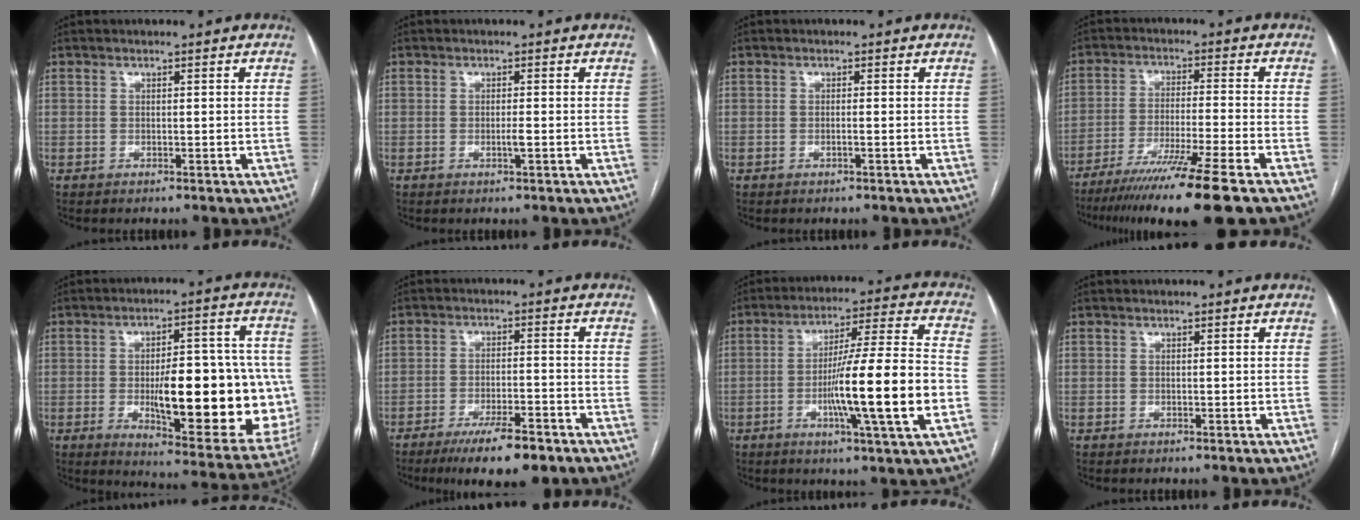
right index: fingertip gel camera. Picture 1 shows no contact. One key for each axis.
{"total": 1.2, "fx": -0.3, "fy": 0.0, "fz": 1.2, "tx": -0.026, "ty": -0.003, "tz": -0.005}
{"total": 0.7, "fx": -0.2, "fy": -0.1, "fz": 0.6, "tx": -0.014, "ty": 0.000, "tz": -0.003}
{"total": 14.7, "fx": -10.9, "fy": -1.8, "fz": 9.7, "tx": -0.158, "ty": -0.047, "tz": -0.176}
{"total": 22.8, "fx": -2.8, "fy": 6.6, "fz": 21.7, "tx": -0.237, "ty": 0.013, "tz": -0.017}
{"total": 9.6, "fx": -6.7, "fy": 1.9, "fz": 6.6, "tx": -0.106, "ty": -0.015, "tz": -0.107}
{"total": 16.9, "fx": -4.0, "fy": -0.4, "fz": 16.4, "tx": -0.273, "ty": -0.005, "tz": -0.068}
{"total": 0.0}